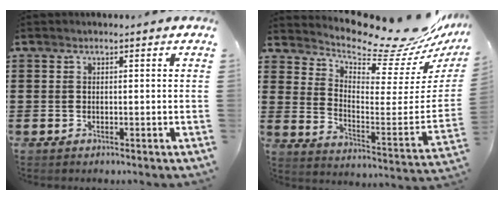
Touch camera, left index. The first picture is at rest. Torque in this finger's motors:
{"motor_torque": [1.54, -0.61, 0.46, 0.06]}